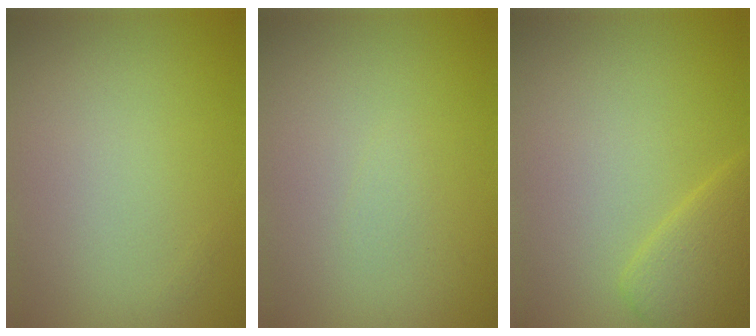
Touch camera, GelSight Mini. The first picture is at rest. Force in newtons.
{"total": 0.5, "press": 0.5, "slide": 0.1}
{"total": 3.1, "press": 3.1, "slide": 0.1}